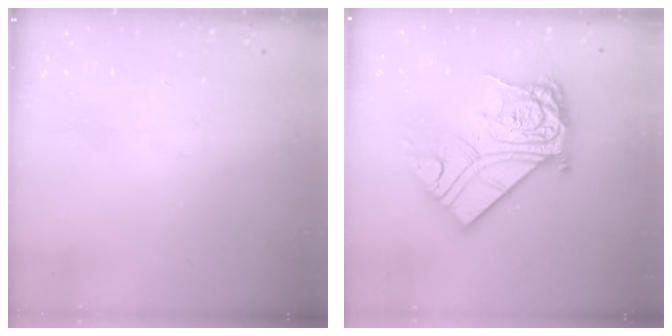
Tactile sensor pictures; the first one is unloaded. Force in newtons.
{"total": 19.5, "press": 19.4, "slide": 1.6}